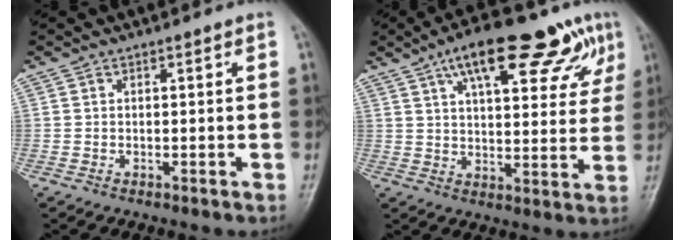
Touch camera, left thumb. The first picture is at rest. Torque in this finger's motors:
{"motor_torque": [1.68, 1.40, 1.68, -0.99, 0.43]}